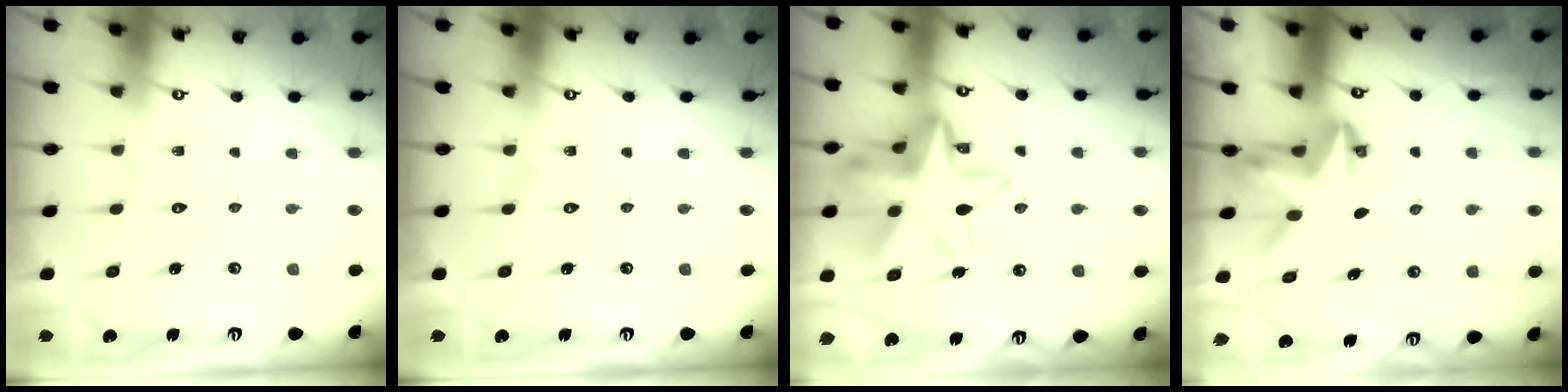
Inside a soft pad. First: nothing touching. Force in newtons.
{"total": 0.0}
{"total": 17.9, "press": 17.8, "slide": 2.0}
{"total": 3.1, "press": 3.1, "slide": 0.2}